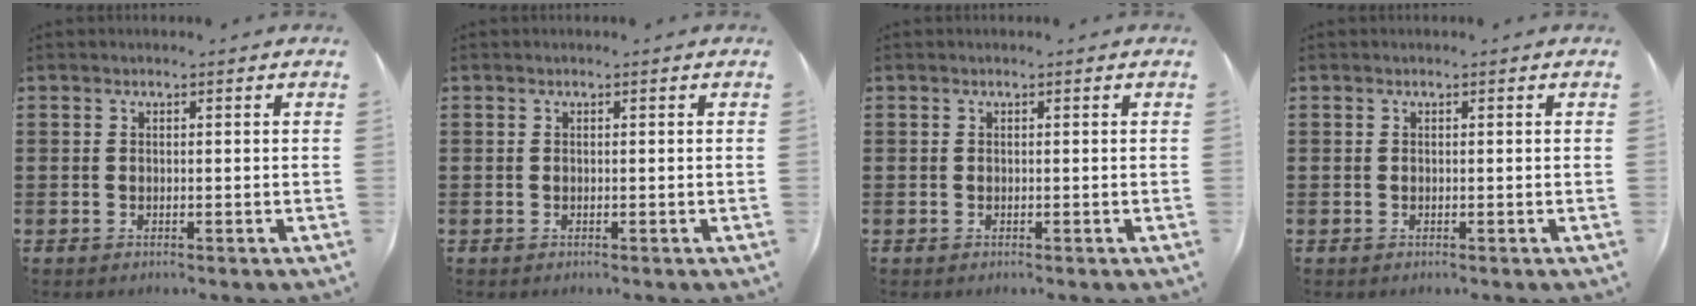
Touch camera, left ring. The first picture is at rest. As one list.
[{"total": 0.0}, {"total": 0.0}, {"total": 0.0}]